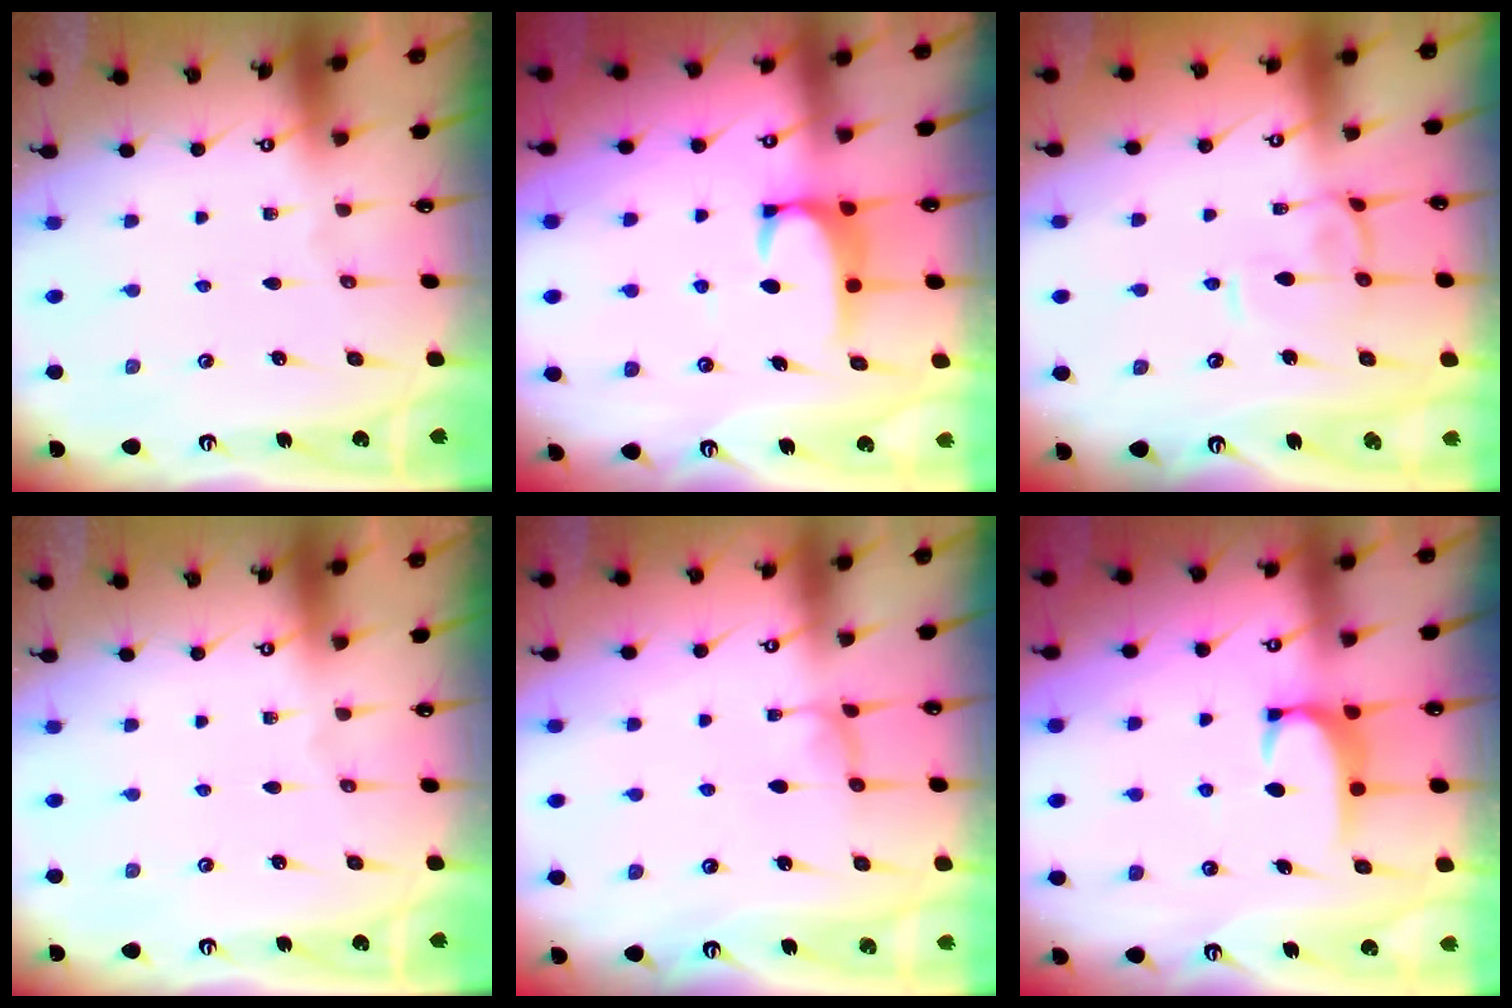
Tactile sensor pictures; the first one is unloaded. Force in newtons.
{"total": 2.5, "press": 2.4, "slide": 0.7}
{"total": 2.8, "press": 2.7, "slide": 0.7}
{"total": 0.0}
{"total": 0.6, "press": 0.6, "slide": 0.3}
{"total": 2.0, "press": 1.9, "slide": 0.6}